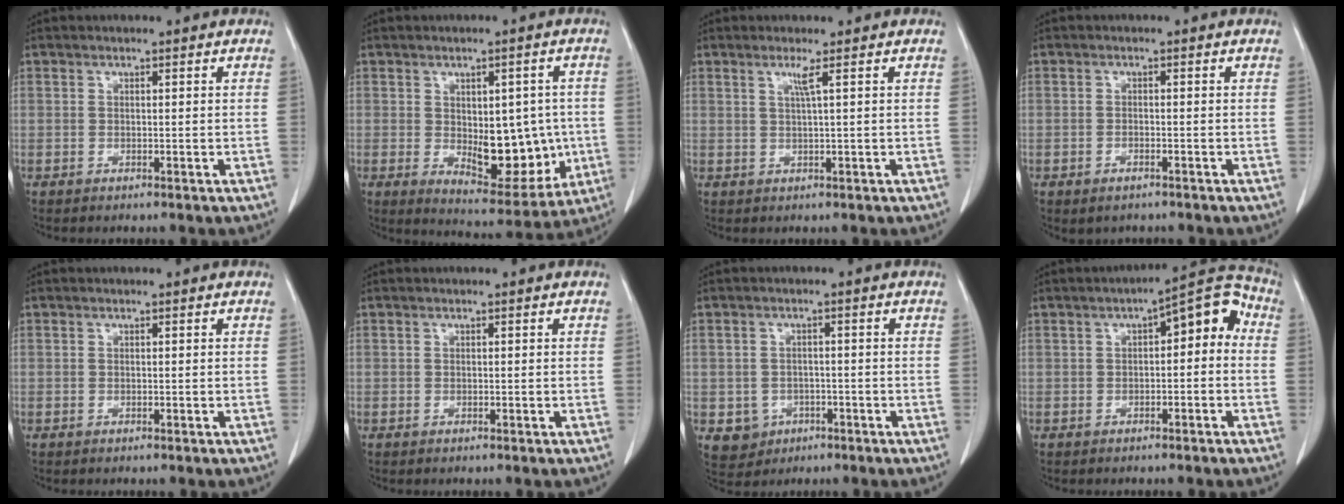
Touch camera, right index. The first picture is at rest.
{"total": 11.8, "force": [-0.9, 6.0, 10.1], "torque": [-0.131, 0.000, 0.007]}
{"total": 1.8, "force": [0.8, -0.6, 1.5], "torque": [-0.035, -0.003, 0.019]}
{"total": 1.8, "force": [-1.2, 1.0, 0.9], "torque": [-0.016, 0.000, -0.008]}
{"total": 0.0}
{"total": 0.0}
{"total": 4.3, "force": [-1.4, 4.0, 0.7], "torque": [-0.002, 0.009, -0.010]}
{"total": 8.5, "force": [0.9, 3.3, 7.8], "torque": [-0.100, 0.044, 0.007]}